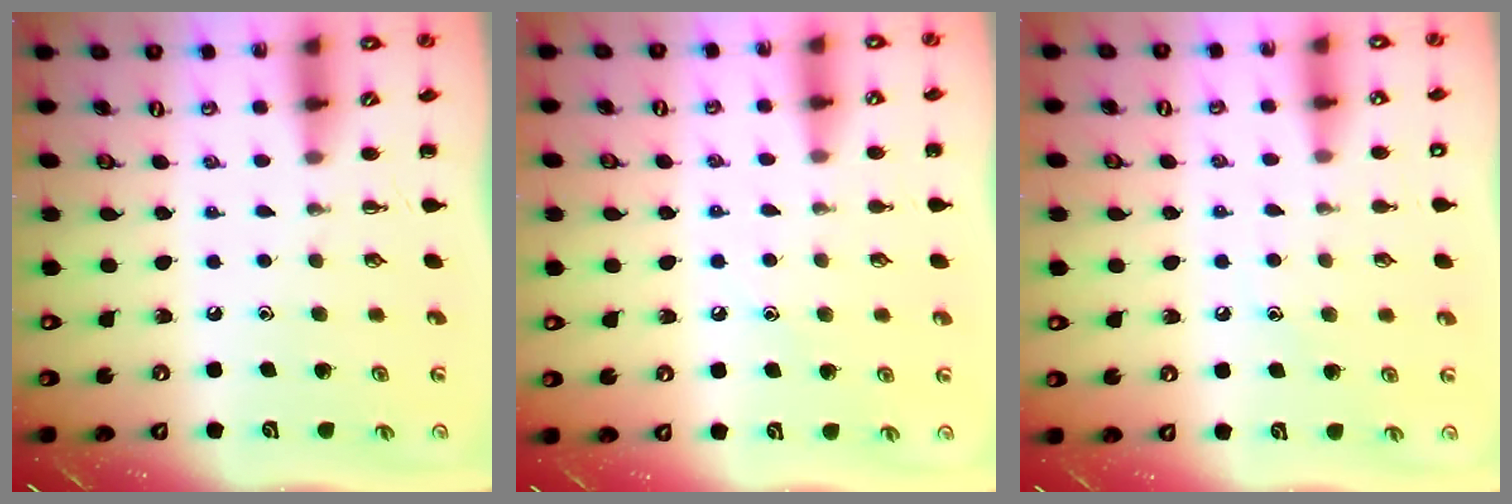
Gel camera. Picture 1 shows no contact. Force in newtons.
{"total": 5.6, "press": 5.3, "slide": 1.6}
{"total": 7.7, "press": 7.5, "slide": 1.7}